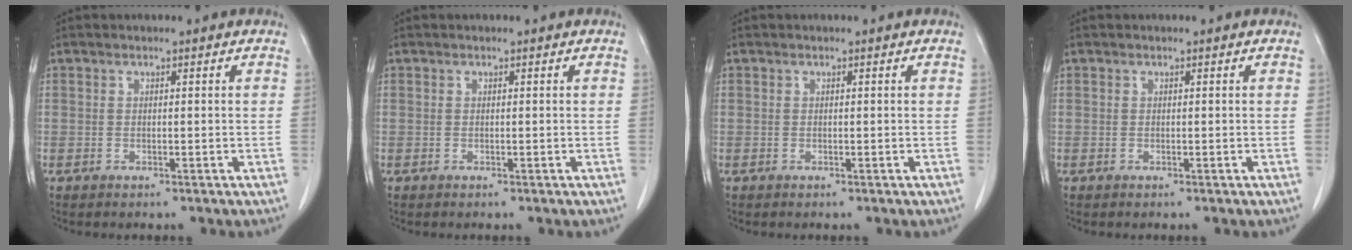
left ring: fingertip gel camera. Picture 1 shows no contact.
{"total": 0.0}
{"total": 0.0}
{"total": 0.0}